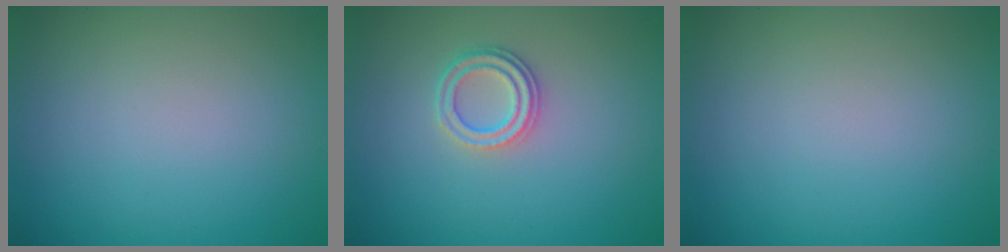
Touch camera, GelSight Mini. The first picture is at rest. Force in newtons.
{"total": 2.3, "press": 2.1, "slide": 1.0}
{"total": 0.0}